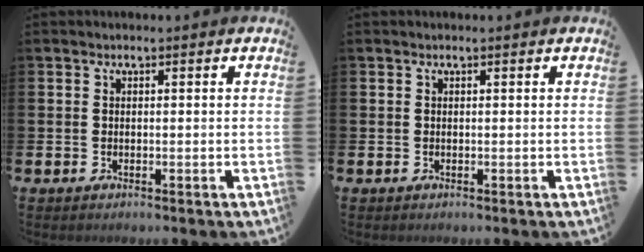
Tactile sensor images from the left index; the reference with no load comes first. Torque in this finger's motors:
{"motor_torque": [0.10, 0.34, -0.03, -0.01]}